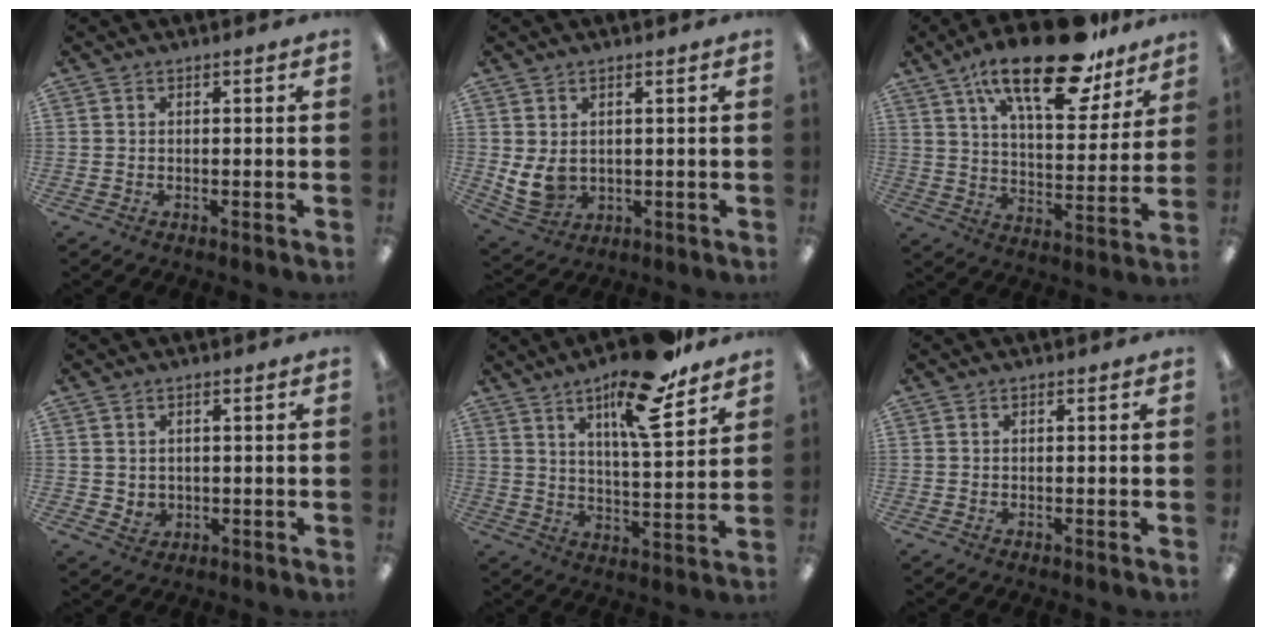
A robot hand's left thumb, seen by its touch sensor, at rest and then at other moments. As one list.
[{"total": 6.6, "force": [1.5, 5.0, 4.0], "torque": [-0.092, -0.008, 0.030]}, {"total": 22.7, "force": [15.6, 8.3, 14.3], "torque": [-0.220, -0.089, 0.260]}, {"total": 2.6, "force": [1.2, 2.3, 0.5], "torque": [-0.006, -0.003, 0.020]}, {"total": 16.0, "force": [10.8, 4.2, 11.1], "torque": [-0.176, -0.054, 0.172]}, {"total": 0.0}]